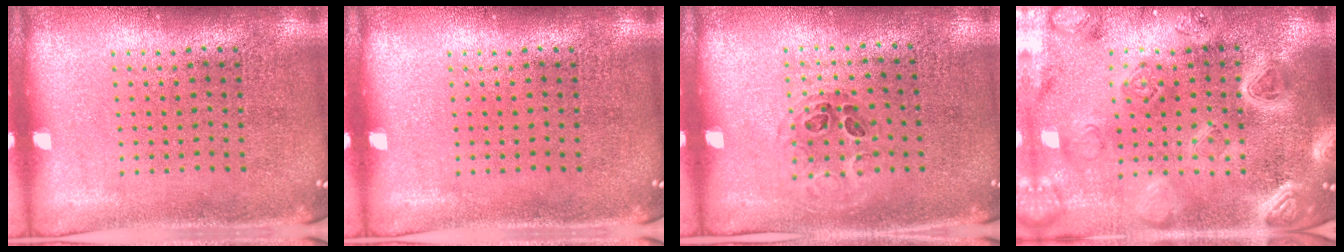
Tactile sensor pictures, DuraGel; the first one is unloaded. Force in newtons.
{"total": 0.0}
{"total": 1.0, "press": 0.7, "slide": 0.7}
{"total": 4.3, "press": 3.8, "slide": 1.9}